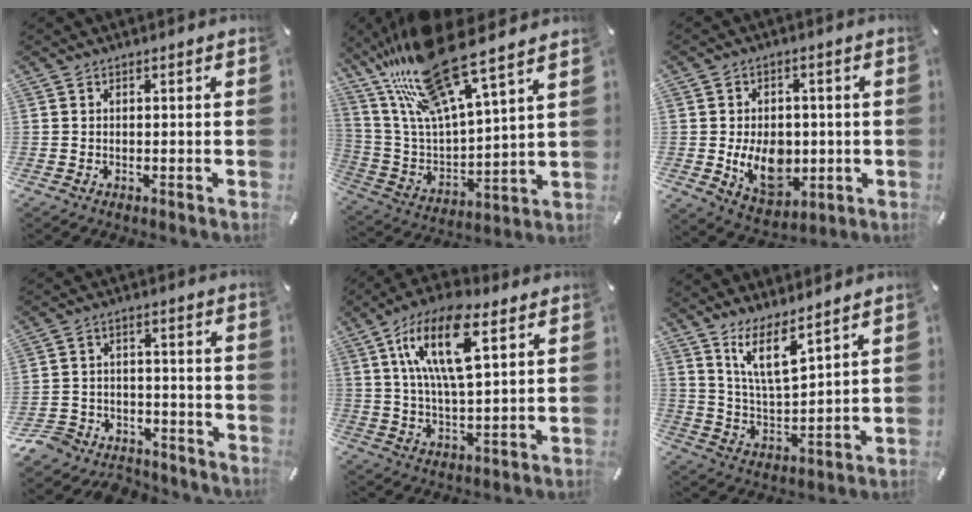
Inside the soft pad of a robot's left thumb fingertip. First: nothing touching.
{"total": 22.2, "force": [16.8, 5.3, 13.5], "torque": [-0.296, -0.110, 0.283]}
{"total": 11.6, "force": [-1.6, 8.6, 7.6], "torque": [-0.128, 0.003, -0.023]}
{"total": 8.4, "force": [-6.6, 4.8, 2.2], "torque": [-0.046, 0.033, -0.128]}
{"total": 16.5, "force": [8.0, 6.2, 13.1], "torque": [-0.269, -0.010, 0.133]}
{"total": 10.4, "force": [7.9, 2.8, 6.2], "torque": [-0.136, -0.035, 0.145]}